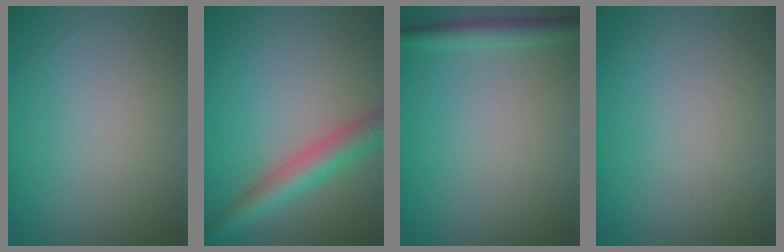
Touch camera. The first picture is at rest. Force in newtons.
{"total": 4.5, "press": 4.5, "slide": 0.2}
{"total": 1.9, "press": 1.9, "slide": 0.1}
{"total": 0.0}